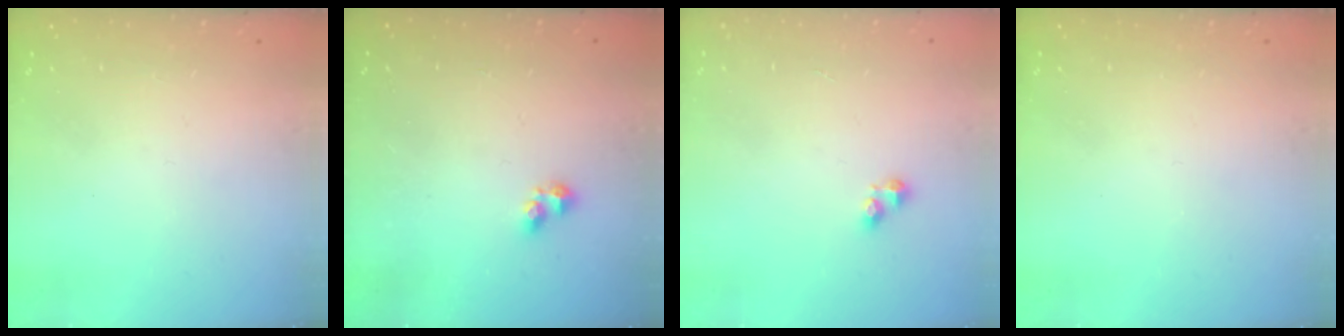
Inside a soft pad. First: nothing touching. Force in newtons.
{"total": 2.8, "press": 2.7, "slide": 0.5}
{"total": 2.8, "press": 2.8, "slide": 0.4}
{"total": 0.0}